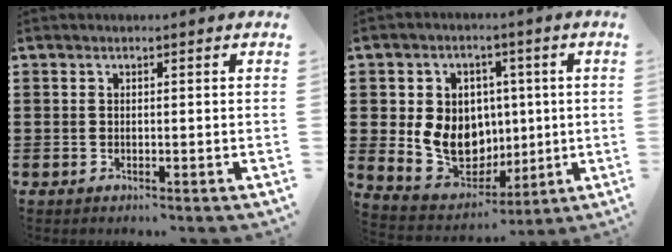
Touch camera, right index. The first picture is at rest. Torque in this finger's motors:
{"motor_torque": [2.14, 0.00, 0.51, 0.21]}